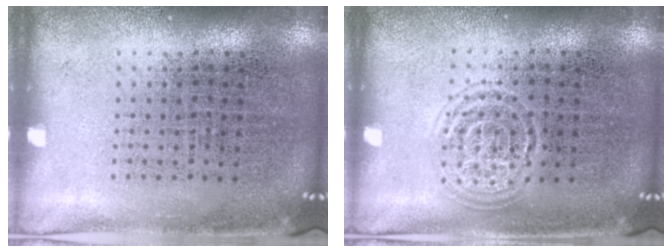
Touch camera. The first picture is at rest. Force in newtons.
{"total": 1.4, "press": 1.3, "slide": 0.2}